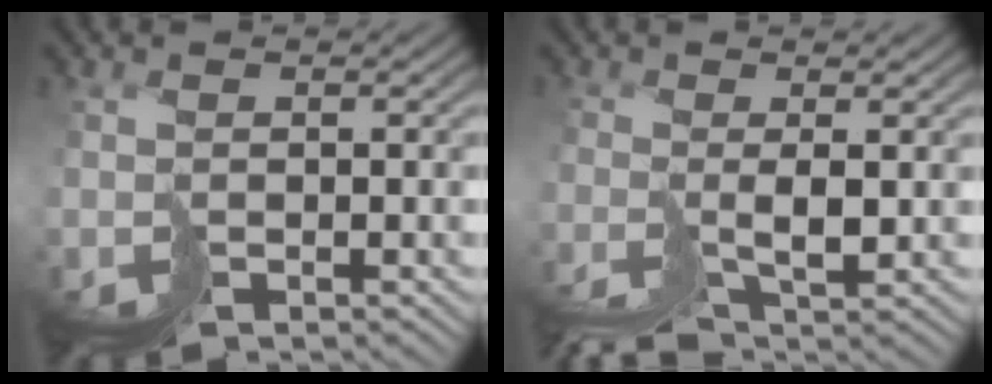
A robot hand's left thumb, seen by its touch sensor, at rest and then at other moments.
{"total": 2.9, "force": [-2.1, -0.3, 2.0], "torque": [-0.024, -0.006, -0.041]}